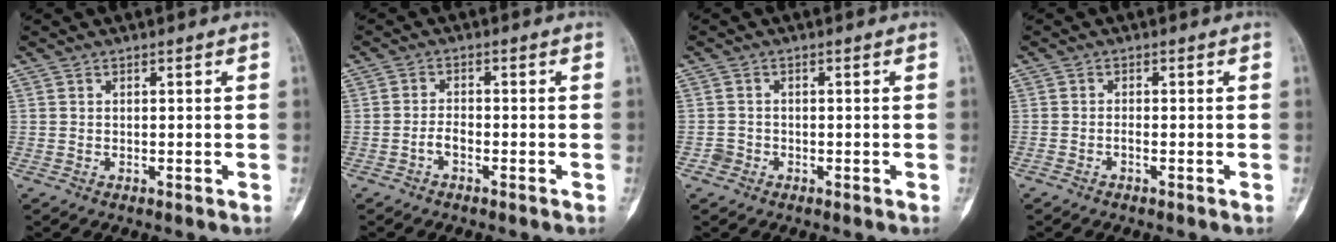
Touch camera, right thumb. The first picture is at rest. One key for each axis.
{"total": 2.0, "fx": -1.1, "fy": 0.9, "fz": 1.4, "tx": -0.026, "ty": 0.011, "tz": -0.024}
{"total": 1.5, "fx": -0.7, "fy": 1.3, "fz": 0.1, "tx": 0.005, "ty": 0.006, "tz": -0.018}
{"total": 0.8, "fx": -0.5, "fy": 0.2, "fz": 0.6, "tx": -0.012, "ty": 0.005, "tz": -0.009}